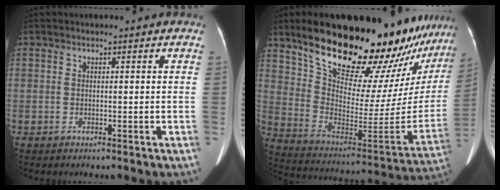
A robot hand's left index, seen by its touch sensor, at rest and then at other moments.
{"total": 30.9, "force": [25.7, 6.8, 15.8], "torque": [-0.256, -0.076, 0.362]}